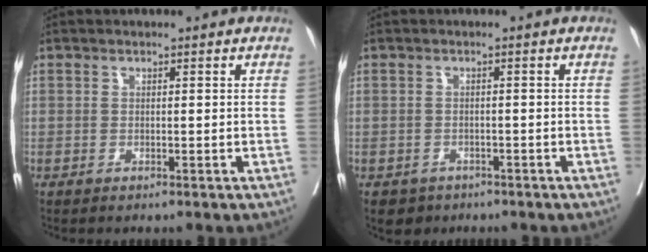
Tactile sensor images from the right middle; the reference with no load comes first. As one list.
[{"total": 2.9, "force": [-2.0, 2.1, 0.2], "torque": [-0.007, 0.003, -0.029]}]